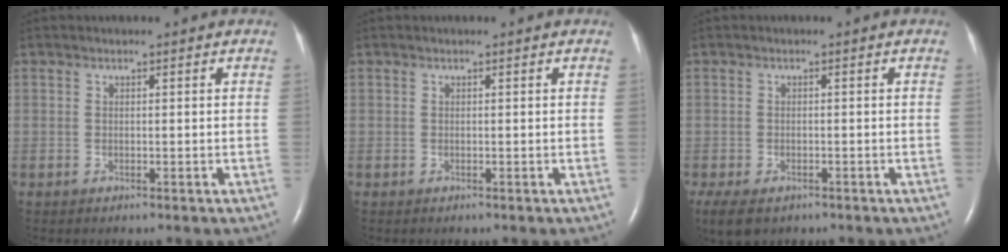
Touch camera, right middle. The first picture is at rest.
{"total": 0.0}
{"total": 7.7, "force": [-4.8, 4.5, 4.0], "torque": [-0.094, -0.012, -0.070]}